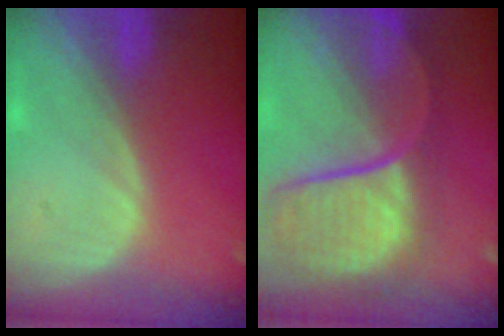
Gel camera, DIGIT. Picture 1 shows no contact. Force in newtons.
{"total": 12.0, "press": 9.9, "slide": 6.9}